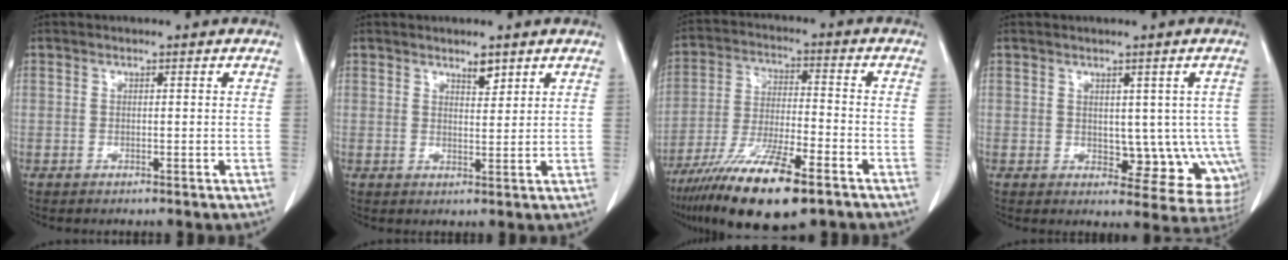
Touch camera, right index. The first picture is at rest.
{"total": 2.3, "force": [1.8, 0.7, 1.3], "torque": [-0.023, -0.004, 0.032]}
{"total": 16.5, "force": [-10.7, 2.9, 12.2], "torque": [-0.226, -0.039, -0.190]}
{"total": 9.1, "force": [-0.6, 5.6, 7.2], "torque": [-0.060, 0.005, 0.005]}